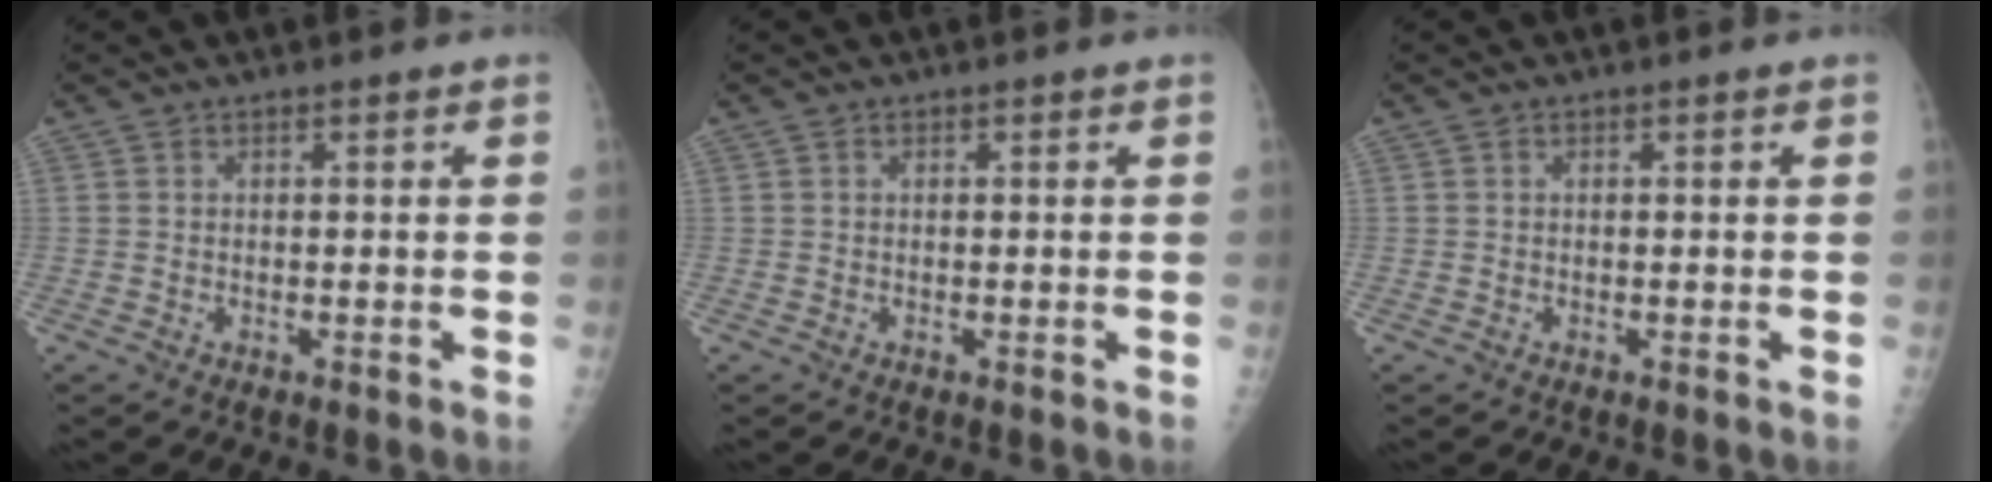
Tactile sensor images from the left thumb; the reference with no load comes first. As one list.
[{"total": 0.0}, {"total": 0.0}]